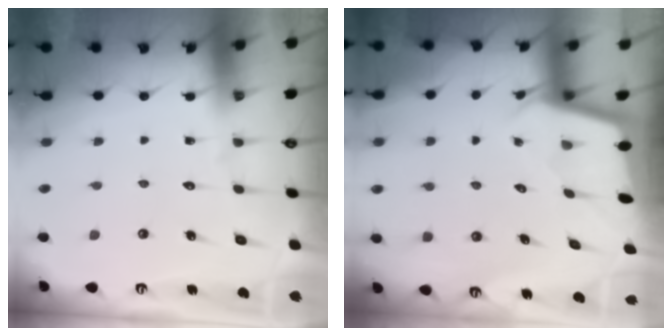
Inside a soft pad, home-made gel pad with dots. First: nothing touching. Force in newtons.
{"total": 1.9, "press": 1.9, "slide": 0.1}